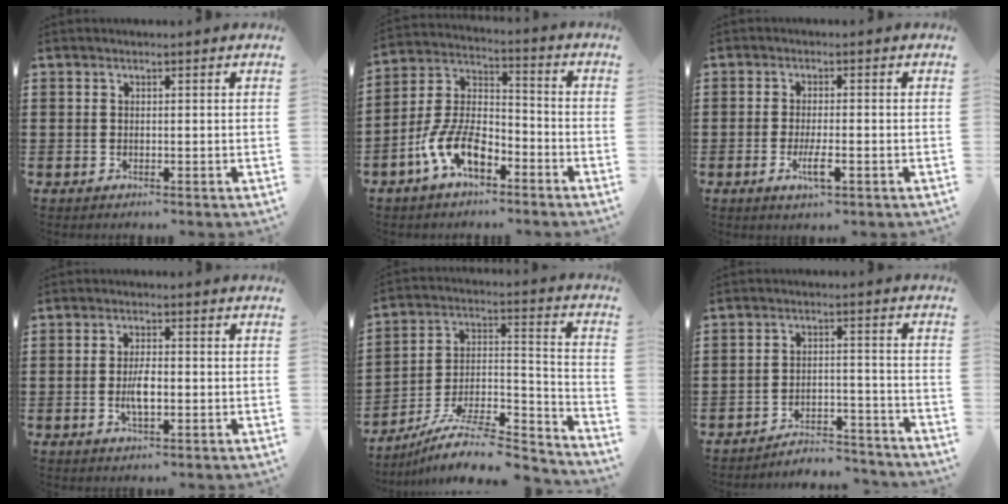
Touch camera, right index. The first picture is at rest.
{"total": 10.2, "force": [-6.1, 4.6, 6.8], "torque": [-0.167, 0.000, -0.122]}
{"total": 4.0, "force": [-1.6, 0.9, 3.6], "torque": [-0.072, -0.005, -0.032]}
{"total": 4.9, "force": [-0.9, 1.8, 4.5], "torque": [-0.093, -0.001, -0.020]}
{"total": 9.7, "force": [-7.9, 2.4, 5.0], "torque": [-0.081, 0.020, -0.154]}
{"total": 4.4, "force": [-4.4, 0.5, 0.6], "torque": [-0.012, 0.009, -0.091]}